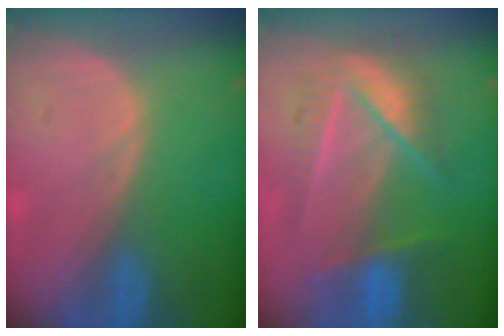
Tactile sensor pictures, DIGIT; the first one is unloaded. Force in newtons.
{"total": 7.8, "press": 7.6, "slide": 1.8}